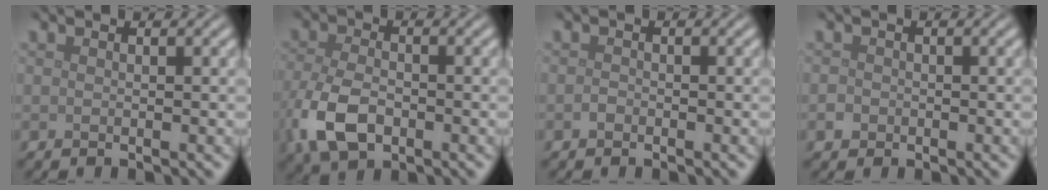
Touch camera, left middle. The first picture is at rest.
{"total": 6.2, "force": [-2.6, 3.6, 4.3], "torque": [-0.103, -0.008, -0.058]}
{"total": 0.6, "force": [-0.4, 0.4, 0.2], "torque": [-0.005, -0.001, -0.008]}
{"total": 1.0, "force": [-0.4, 0.8, 0.2], "torque": [0.000, -0.001, -0.009]}